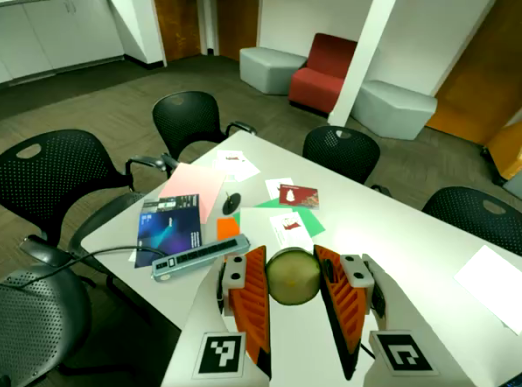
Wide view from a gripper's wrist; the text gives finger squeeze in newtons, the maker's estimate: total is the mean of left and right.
{"total": 12.5, "left": 12.6, "right": 12.4}